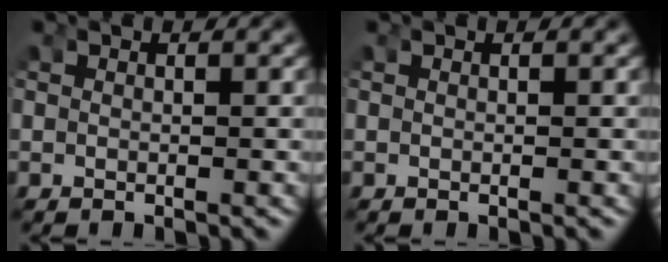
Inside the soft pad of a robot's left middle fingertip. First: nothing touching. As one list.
[{"total": 0.0}]